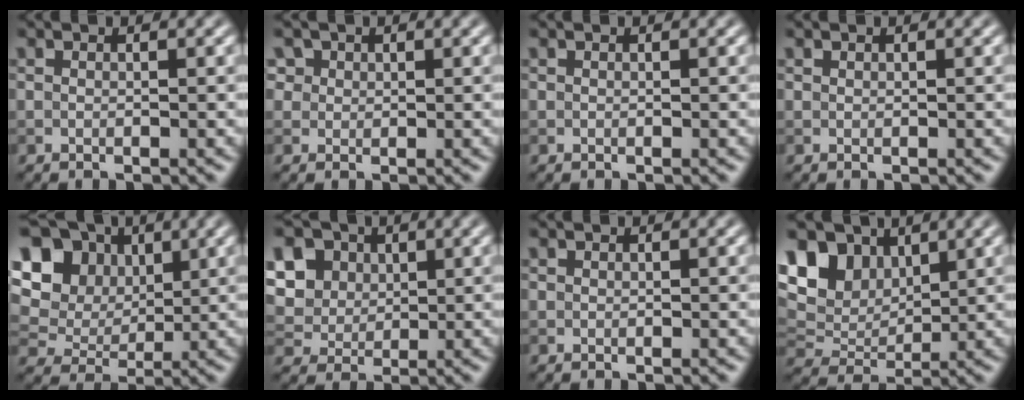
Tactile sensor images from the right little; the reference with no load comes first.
{"total": 2.9, "force": [1.6, 2.2, 1.1], "torque": [-0.031, 0.001, 0.033]}
{"total": 0.0}
{"total": 0.0}
{"total": 11.8, "force": [4.3, 9.0, 6.2], "torque": [-0.136, 0.042, 0.068]}
{"total": 12.0, "force": [4.9, 9.4, 5.5], "torque": [-0.138, 0.024, 0.082]}
{"total": 0.0}
{"total": 9.4, "force": [4.7, 6.2, 5.2], "torque": [-0.119, 0.021, 0.069]}